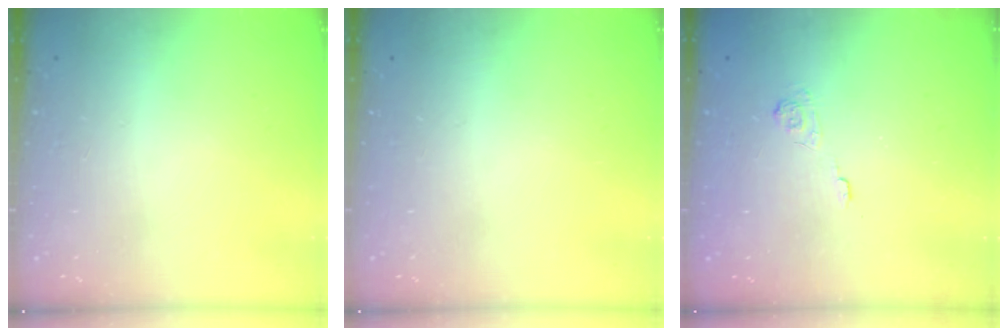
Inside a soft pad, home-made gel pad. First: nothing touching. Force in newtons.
{"total": 0.0}
{"total": 2.0, "press": 1.4, "slide": 1.4}